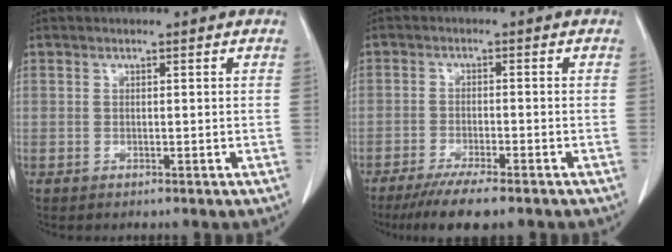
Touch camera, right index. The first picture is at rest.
{"total": 7.6, "force": [-5.8, 0.6, 4.8], "torque": [-0.074, -0.016, -0.091]}